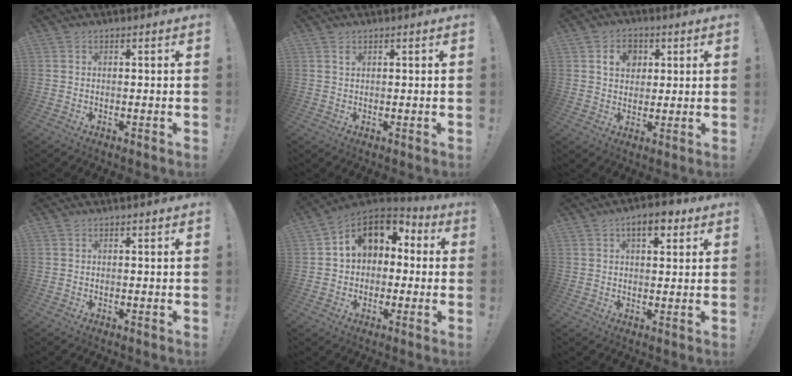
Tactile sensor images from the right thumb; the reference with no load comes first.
{"total": 0.9, "force": [0.5, 0.5, 0.5], "torque": [-0.004, -0.003, 0.009]}
{"total": 7.9, "force": [2.9, 6.3, 3.9], "torque": [-0.055, -0.002, 0.053]}
{"total": 0.0}
{"total": 11.8, "force": [4.4, 8.5, 6.9], "torque": [-0.094, -0.018, 0.082]}
{"total": 6.7, "force": [3.3, 3.3, 4.8], "torque": [-0.059, -0.006, 0.053]}